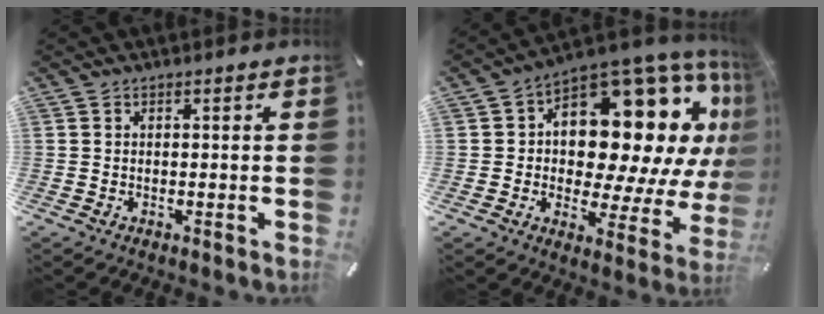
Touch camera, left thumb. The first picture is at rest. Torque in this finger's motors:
{"motor_torque": [1.05, 1.03, 1.27, 0.61, 0.32]}